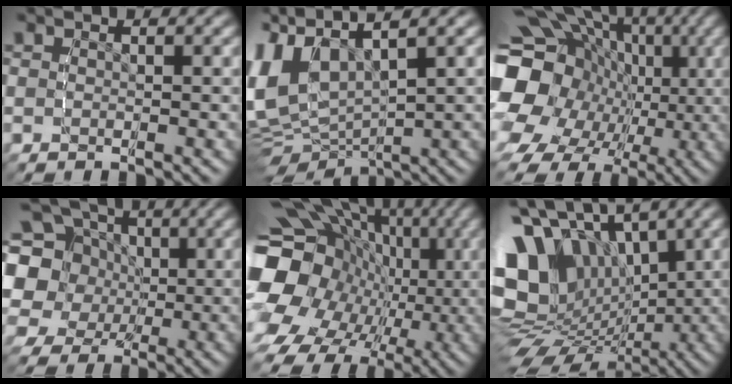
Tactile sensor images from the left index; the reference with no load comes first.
{"total": 13.2, "force": [1.4, 10.1, 8.4], "torque": [-0.212, -0.031, 0.029]}
{"total": 16.4, "force": [-0.8, 13.6, 9.3], "torque": [-0.175, -0.047, -0.002]}
{"total": 14.0, "force": [3.1, 11.9, 6.6], "torque": [-0.148, -0.020, 0.045]}
{"total": 18.1, "force": [-0.7, 14.4, 10.8], "torque": [-0.205, -0.057, 0.005]}
{"total": 17.3, "force": [1.6, 13.4, 10.8], "torque": [-0.218, -0.028, 0.030]}